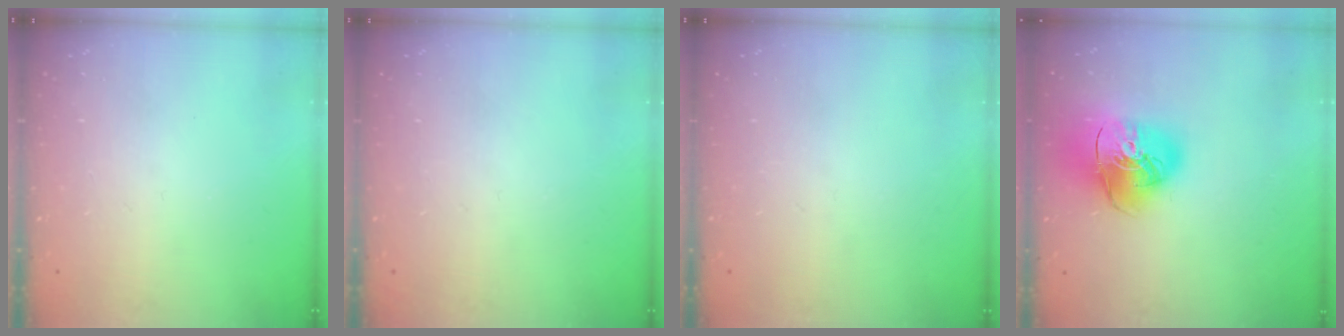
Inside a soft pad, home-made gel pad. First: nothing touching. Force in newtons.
{"total": 0.0}
{"total": 0.0}
{"total": 16.7, "press": 16.5, "slide": 2.0}